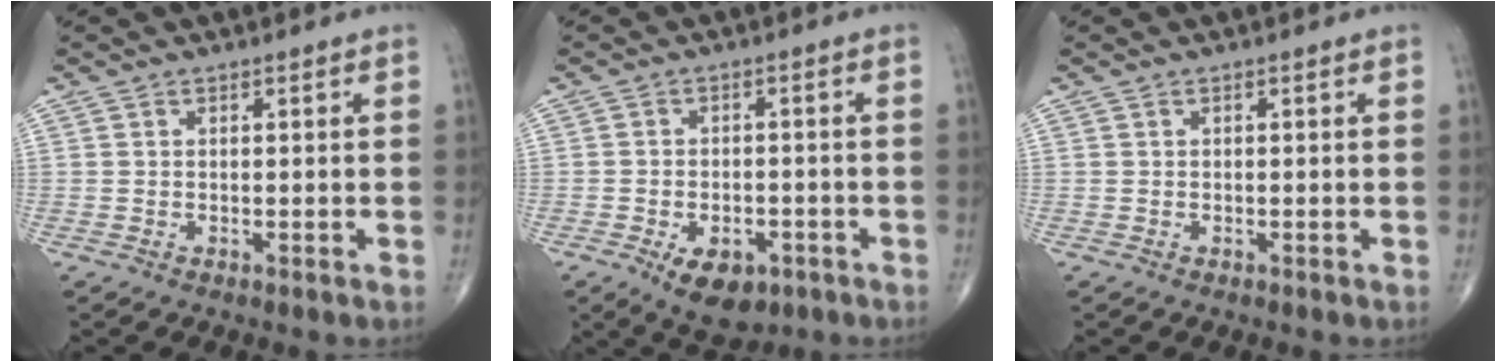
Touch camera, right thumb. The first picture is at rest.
{"total": 8.2, "force": [-4.1, 4.9, 5.2], "torque": [-0.068, 0.014, -0.051]}
{"total": 0.0}